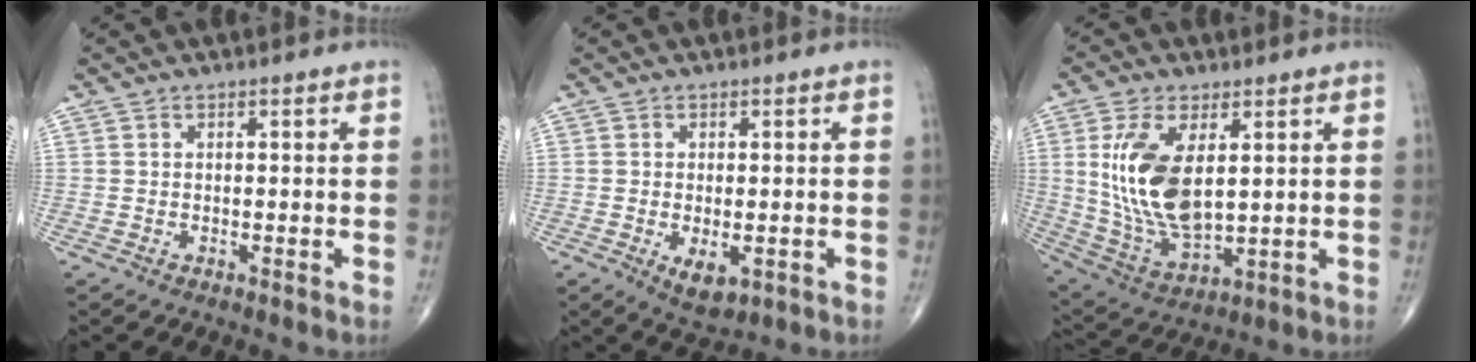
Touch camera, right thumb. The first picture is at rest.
{"total": 4.9, "force": [-1.5, 2.6, 3.9], "torque": [-0.057, -0.009, -0.015]}
{"total": 15.4, "force": [2.9, 7.6, 13.1], "torque": [-0.258, -0.020, 0.072]}